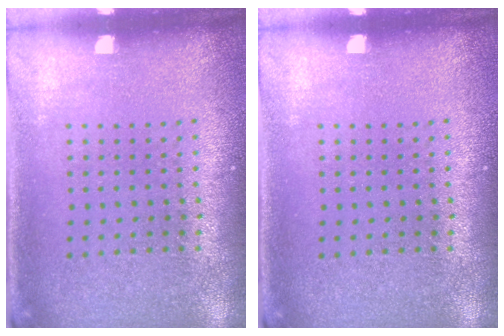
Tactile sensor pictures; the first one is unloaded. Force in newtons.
{"total": 0.0}